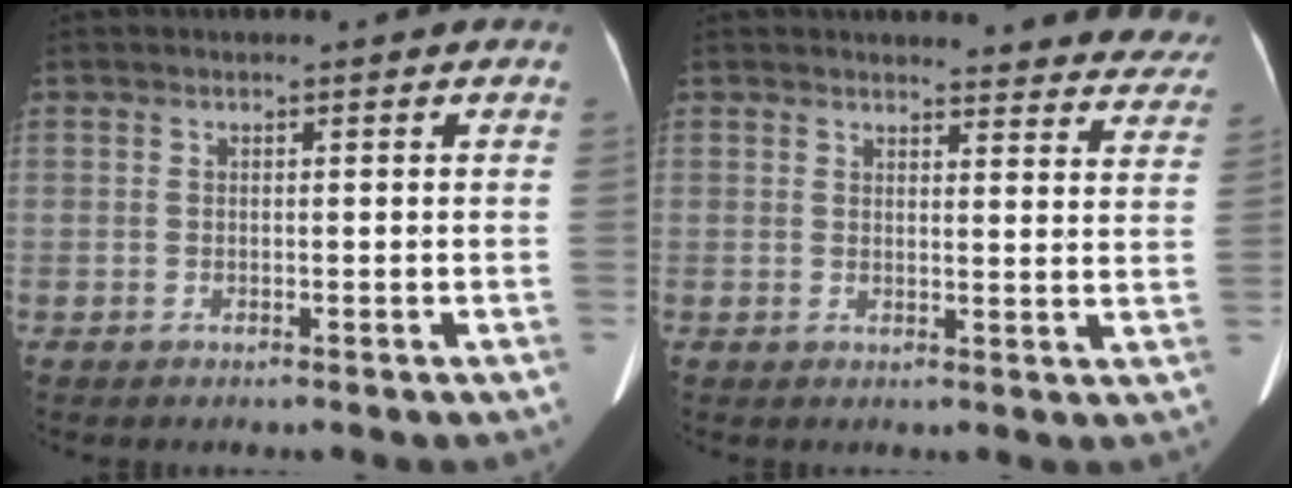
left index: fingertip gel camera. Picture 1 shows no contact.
{"total": 11.8, "force": [11.5, 2.3, 1.3], "torque": [0.029, -0.057, 0.092]}